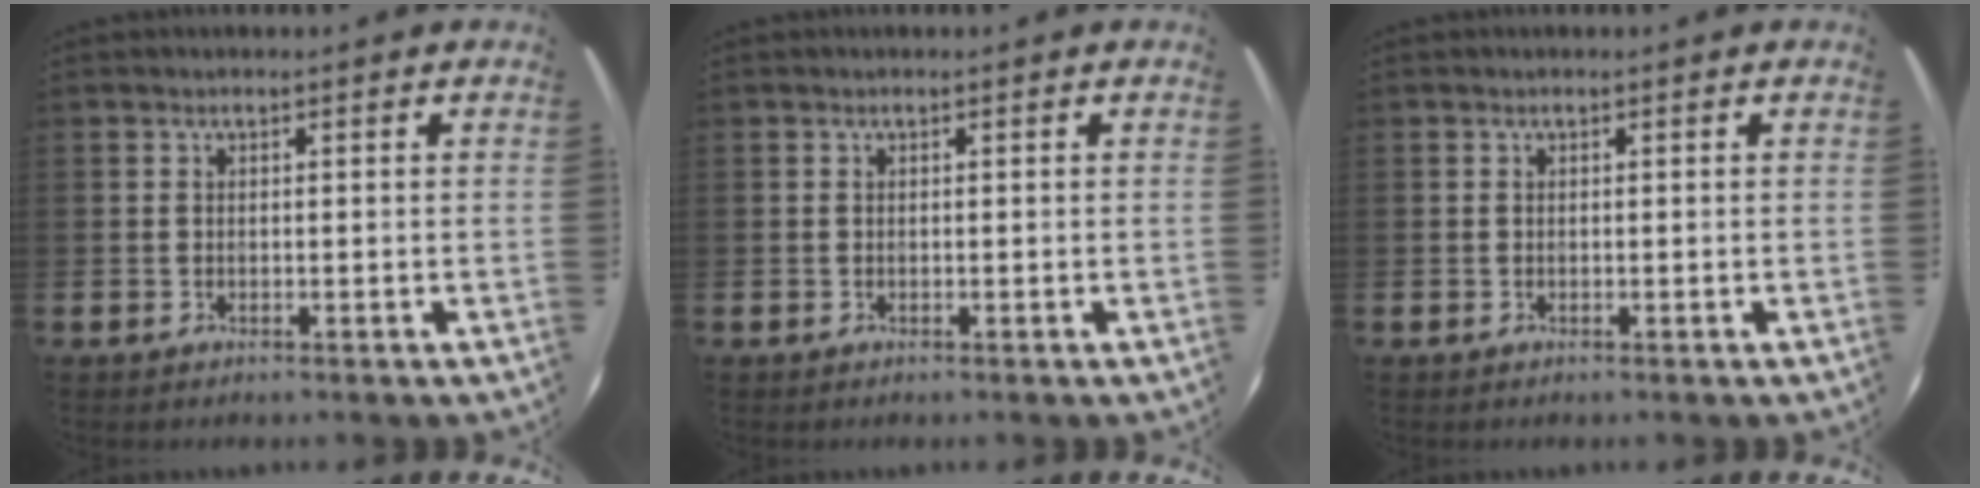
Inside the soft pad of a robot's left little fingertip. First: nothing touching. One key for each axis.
{"total": 0.0}
{"total": 0.0}